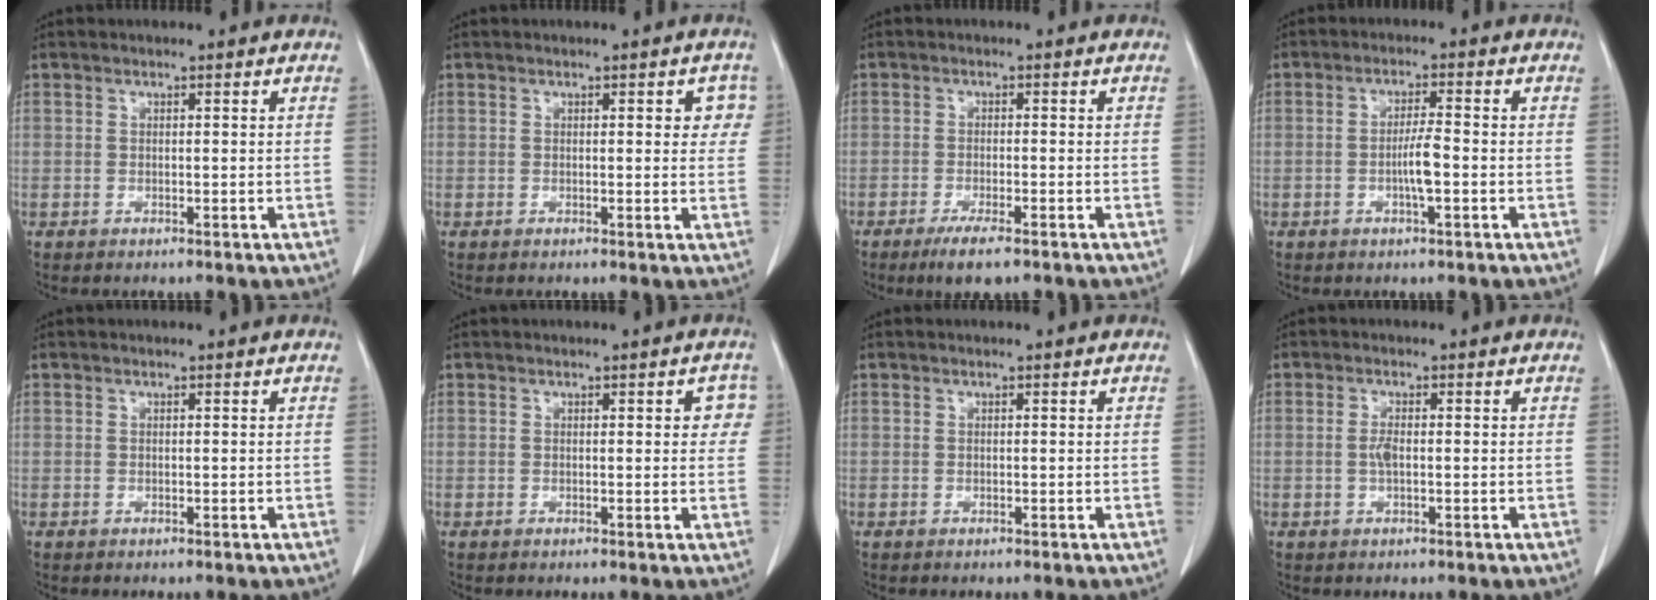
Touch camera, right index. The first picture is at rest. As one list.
[{"total": 3.3, "force": [1.0, 1.5, 2.8], "torque": [-0.020, 0.008, 0.006]}, {"total": 4.6, "force": [-3.1, 0.7, 3.3], "torque": [-0.060, -0.009, -0.051]}, {"total": 3.8, "force": [-1.0, 0.2, 3.7], "torque": [-0.070, -0.001, -0.019]}, {"total": 0.0}, {"total": 2.9, "force": [0.8, 1.3, 2.5], "torque": [-0.014, 0.007, 0.003]}, {"total": 0.0}, {"total": 1.8, "force": [-0.2, 0.4, 1.7], "torque": [-0.040, 0.001, -0.004]}]